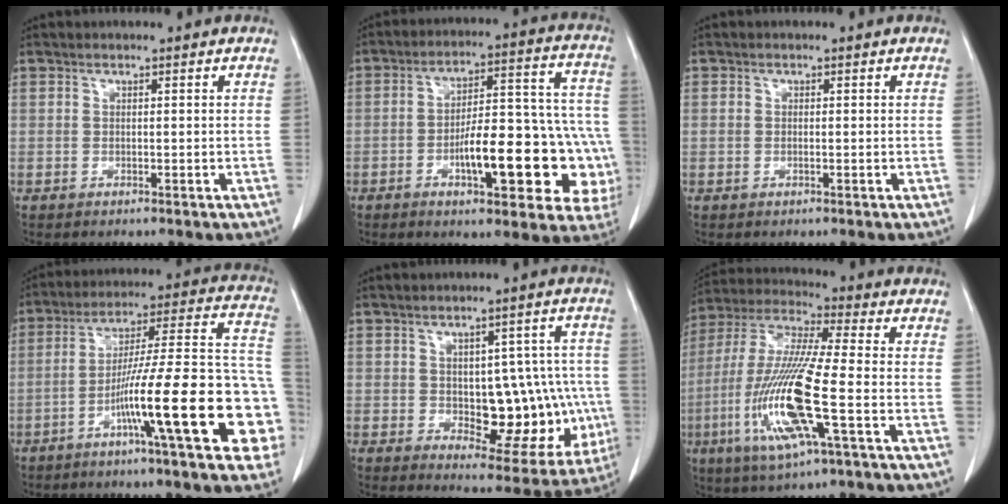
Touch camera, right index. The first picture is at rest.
{"total": 20.1, "force": [-6.0, 6.2, 18.2], "torque": [-0.163, 0.045, -0.066]}
{"total": 0.8, "force": [0.0, 0.5, 0.6], "torque": [-0.014, 0.005, 0.001]}
{"total": 21.8, "force": [-7.9, 1.2, 20.3], "torque": [-0.232, 0.017, -0.121]}
{"total": 14.4, "force": [-1.6, 6.8, 12.6], "torque": [-0.139, 0.025, 0.000]}
{"total": 16.7, "force": [-4.7, 1.1, 15.9], "torque": [-0.340, -0.017, -0.091]}